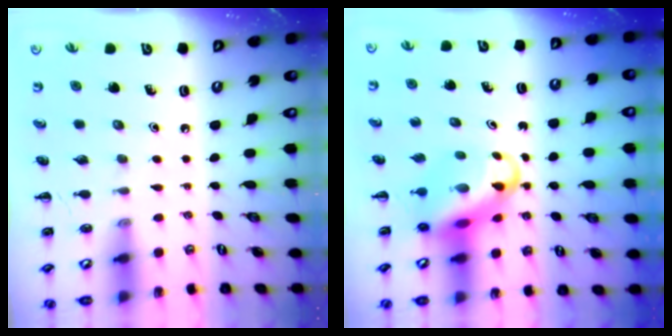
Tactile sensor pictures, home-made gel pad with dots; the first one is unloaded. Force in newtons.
{"total": 9.9, "press": 9.5, "slide": 2.8}